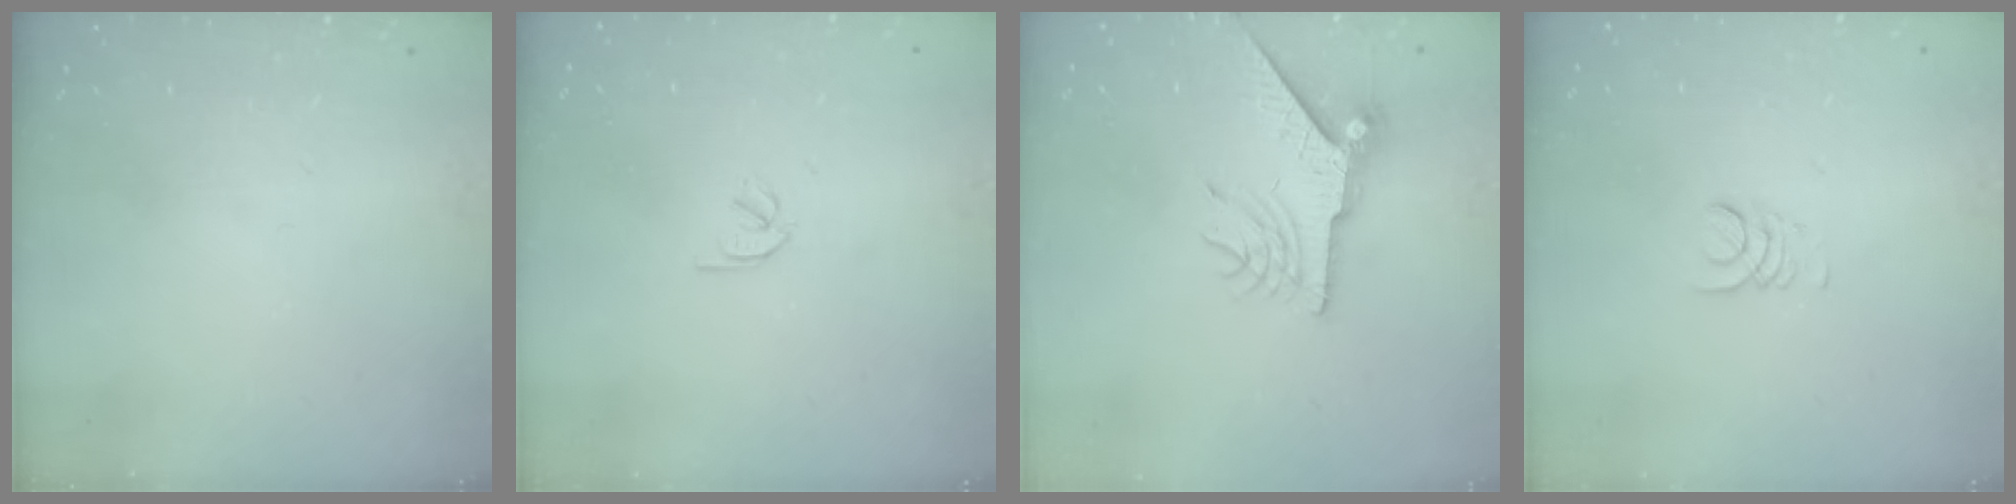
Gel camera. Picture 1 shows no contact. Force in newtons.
{"total": 1.8, "press": 1.7, "slide": 0.5}
{"total": 8.7, "press": 8.7, "slide": 0.6}
{"total": 3.4, "press": 3.4, "slide": 0.3}